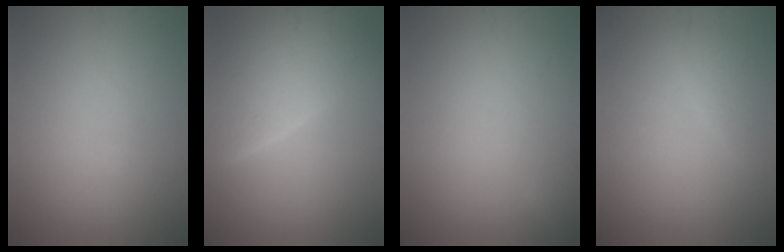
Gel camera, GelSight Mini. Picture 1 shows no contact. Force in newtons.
{"total": 6.7, "press": 6.7, "slide": 0.2}
{"total": 0.8, "press": 0.8, "slide": 0.1}
{"total": 1.5, "press": 1.5, "slide": 0.1}